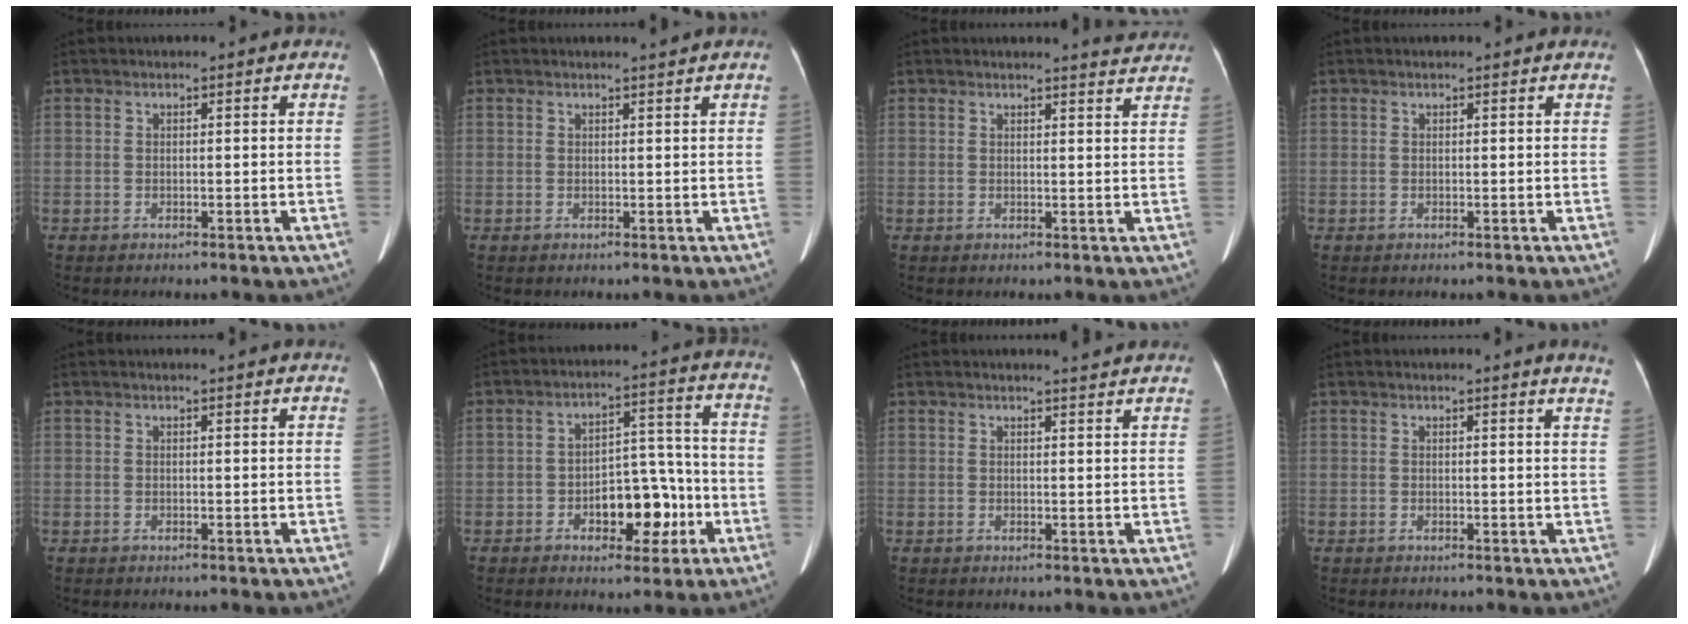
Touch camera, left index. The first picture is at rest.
{"total": 1.2, "force": [1.0, -0.4, 0.3], "torque": [-0.012, -0.006, 0.019]}
{"total": 3.4, "force": [3.3, -0.3, 0.3], "torque": [-0.010, -0.012, 0.027]}
{"total": 0.6, "force": [0.6, 0.0, 0.1], "torque": [-0.006, -0.001, 0.006]}
{"total": 2.3, "force": [2.2, -0.2, 0.5], "torque": [-0.010, 0.006, 0.023]}
{"total": 9.1, "force": [-3.8, 4.7, 6.9], "torque": [-0.094, 0.029, -0.054]}
{"total": 3.0, "force": [2.8, -0.5, 0.7], "torque": [-0.014, -0.006, 0.029]}
{"total": 4.1, "force": [3.8, -0.6, 1.5], "torque": [-0.017, -0.017, 0.017]}